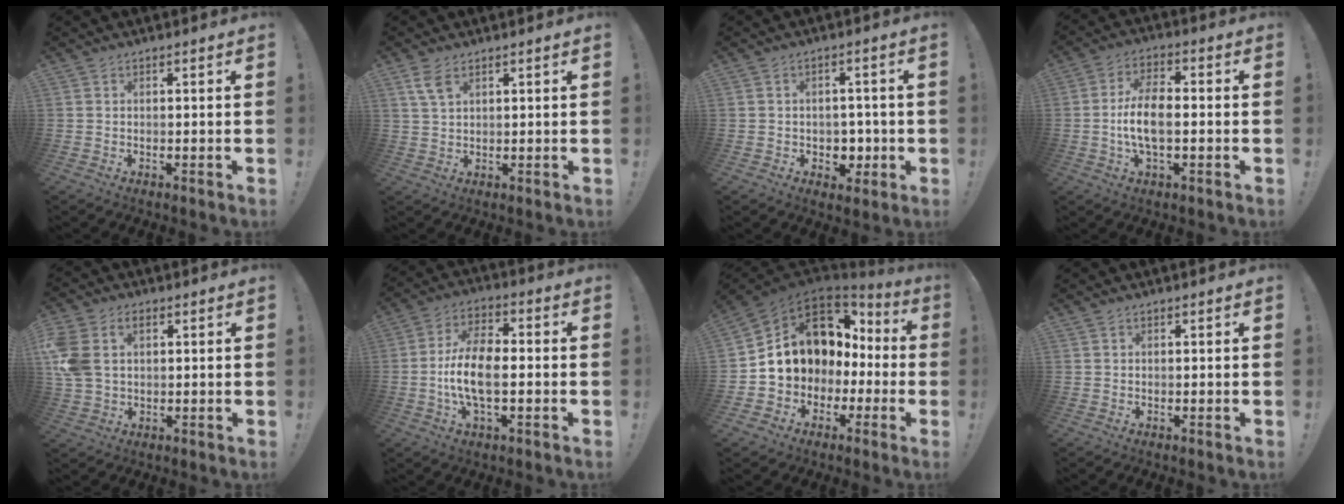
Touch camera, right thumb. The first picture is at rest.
{"total": 4.9, "force": [2.9, 1.9, 3.4], "torque": [-0.055, -0.015, 0.053]}
{"total": 5.6, "force": [-0.6, 5.1, 2.0], "torque": [-0.017, -0.001, -0.005]}
{"total": 10.0, "force": [-1.6, 4.6, 8.7], "torque": [-0.170, 0.008, -0.026]}
{"total": 8.8, "force": [2.6, 6.4, 5.5], "torque": [-0.120, -0.006, 0.050]}
{"total": 11.9, "force": [-2.3, 5.7, 10.2], "torque": [-0.209, 0.006, -0.042]}
{"total": 13.5, "force": [3.7, 11.4, 6.2], "torque": [-0.094, -0.022, 0.091]}
{"total": 0.0}